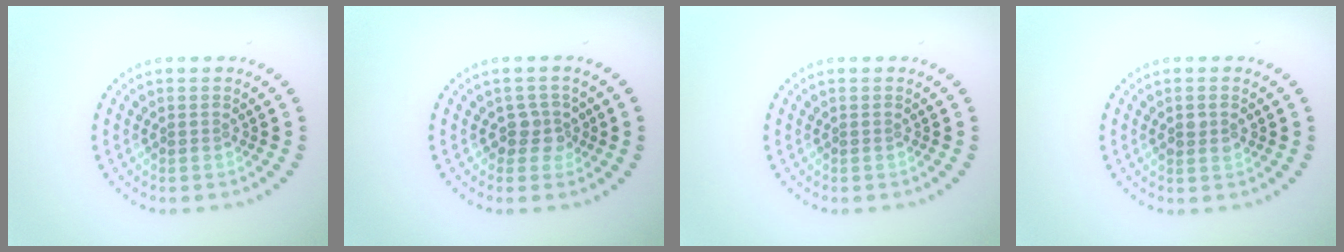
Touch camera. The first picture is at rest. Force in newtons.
{"total": 1.9, "press": 1.5, "slide": 1.2}
{"total": 0.0}
{"total": 1.3, "press": 1.2, "slide": 0.3}